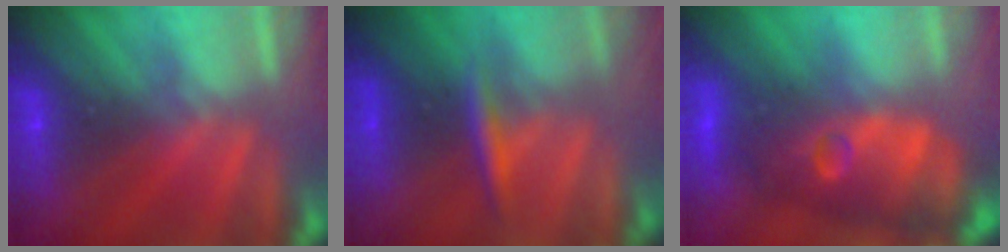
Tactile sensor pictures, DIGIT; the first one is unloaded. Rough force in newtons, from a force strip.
{"total": 2.5}
{"total": 11.8}